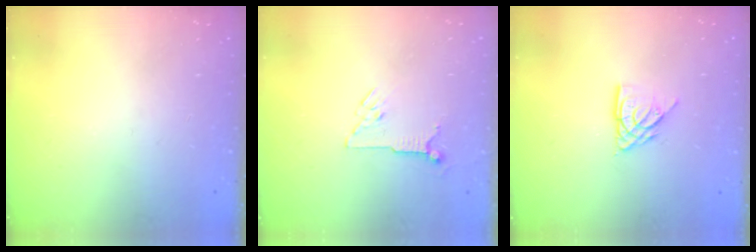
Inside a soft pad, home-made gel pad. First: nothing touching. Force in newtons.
{"total": 6.3, "press": 6.3, "slide": 0.5}
{"total": 7.6, "press": 7.6, "slide": 0.5}